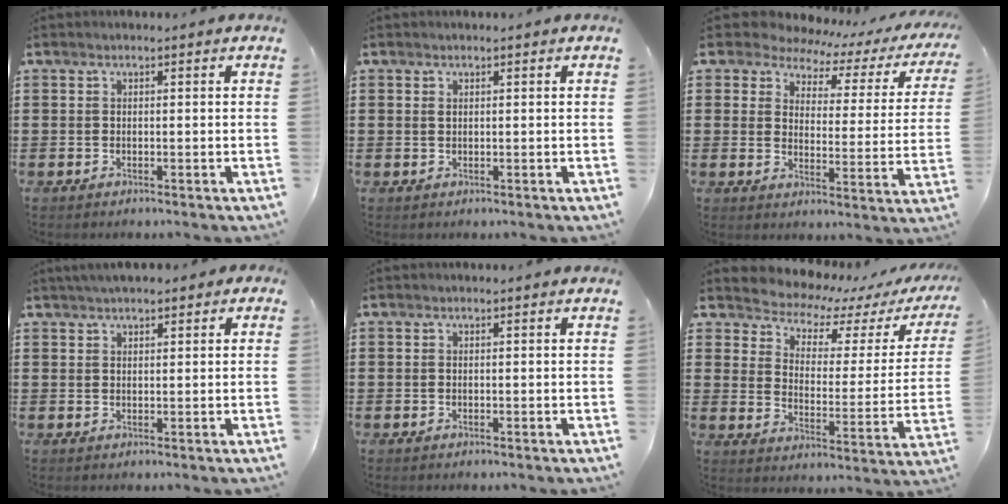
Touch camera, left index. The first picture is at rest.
{"total": 0.7, "force": [0.3, 0.5, 0.4], "torque": [-0.010, 0.002, 0.005]}
{"total": 4.8, "force": [4.2, 2.1, 1.1], "torque": [-0.045, -0.028, 0.068]}
{"total": 2.0, "force": [1.6, 0.6, 1.1], "torque": [-0.025, 0.005, 0.031]}
{"total": 0.0}
{"total": 4.3, "force": [4.1, 1.4, 0.7], "torque": [-0.046, -0.037, 0.063]}